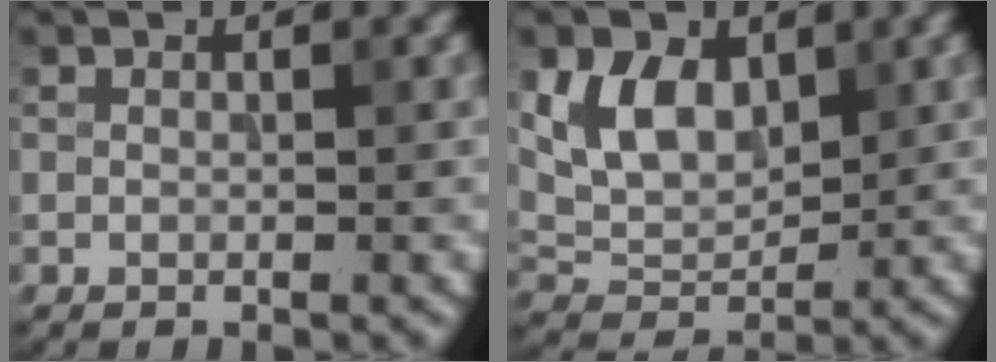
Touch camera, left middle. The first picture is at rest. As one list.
[{"total": 5.7, "force": [2.0, 3.8, 3.8], "torque": [-0.076, -0.004, 0.036]}]